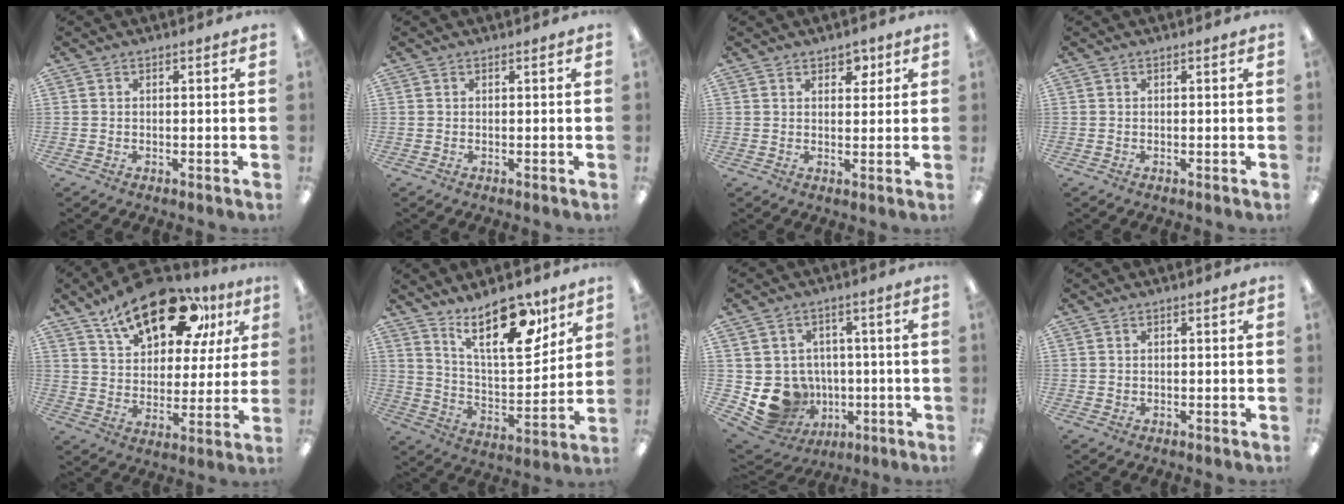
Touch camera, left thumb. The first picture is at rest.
{"total": 0.0}
{"total": 3.6, "force": [2.3, 2.1, 1.7], "torque": [-0.006, -0.011, 0.034]}
{"total": 0.0}
{"total": 21.5, "force": [13.7, 10.4, 12.8], "torque": [-0.198, -0.064, 0.232]}
{"total": 19.7, "force": [13.1, 7.9, 12.4], "torque": [-0.185, -0.076, 0.217]}
{"total": 11.3, "force": [-2.7, 10.4, 3.5], "torque": [-0.079, 0.007, -0.032]}
{"total": 0.6, "force": [0.1, 0.6, 0.0], "torque": [0.000, 0.005, 0.001]}